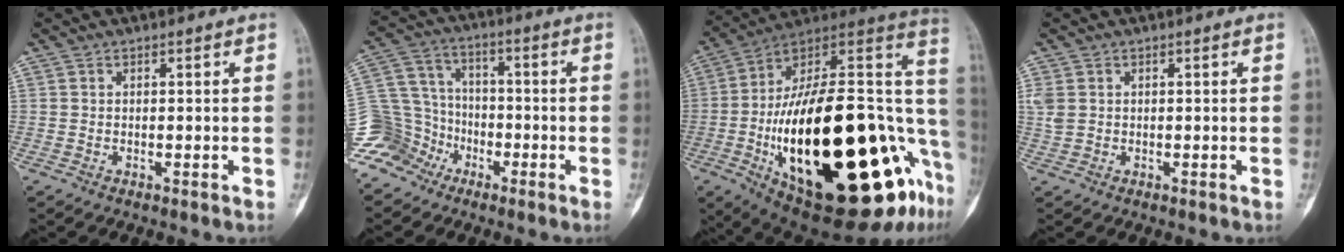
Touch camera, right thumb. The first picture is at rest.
{"total": 14.0, "force": [-8.0, 10.9, 3.8], "torque": [-0.075, 0.067, -0.153]}
{"total": 43.8, "force": [-9.3, 17.6, 39.0], "torque": [-0.539, 0.025, -0.137]}
{"total": 2.8, "force": [0.6, 2.1, 1.8], "torque": [-0.051, 0.006, 0.019]}